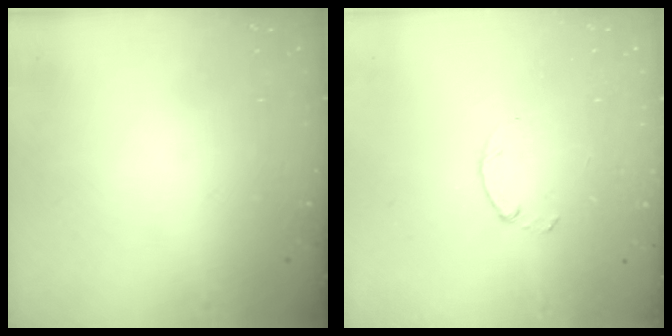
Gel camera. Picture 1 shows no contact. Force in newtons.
{"total": 1.5, "press": 1.4, "slide": 0.3}